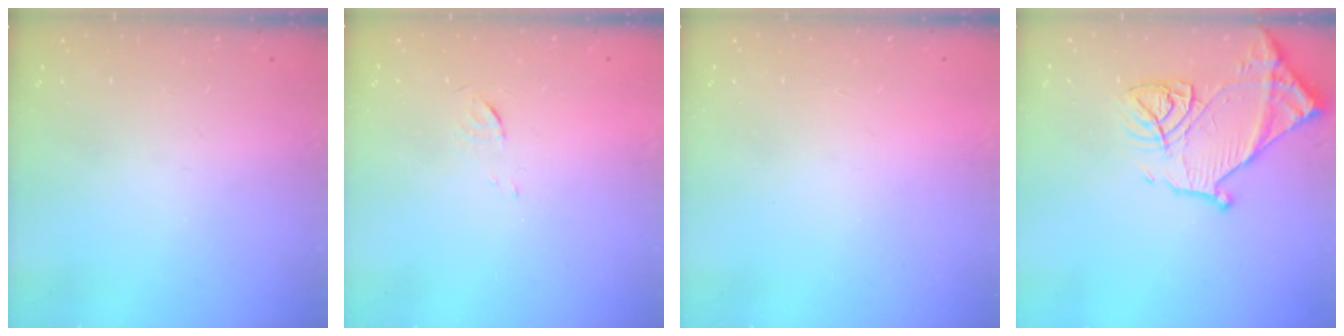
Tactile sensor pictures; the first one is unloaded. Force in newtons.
{"total": 3.3, "press": 3.3, "slide": 0.4}
{"total": 1.5, "press": 1.5, "slide": 0.1}
{"total": 14.6, "press": 14.6, "slide": 1.0}